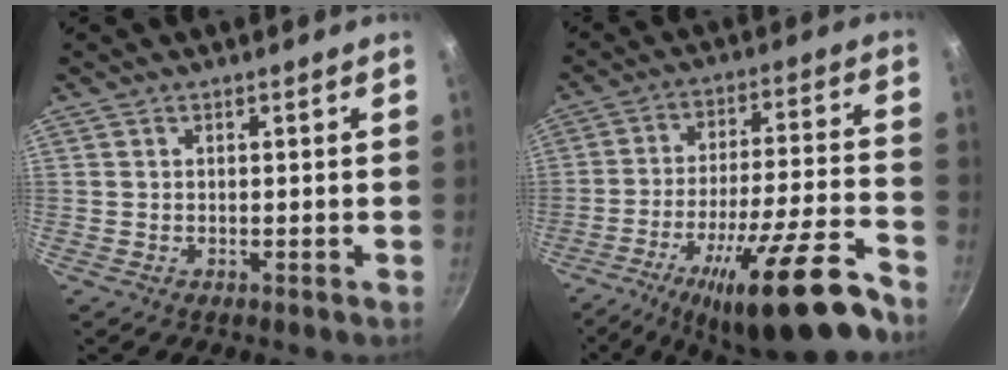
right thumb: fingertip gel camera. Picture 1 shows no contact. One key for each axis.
{"total": 20.6, "fx": -13.5, "fy": 3.6, "fz": 15.2, "tx": -0.219, "ty": 0.073, "tz": -0.211}